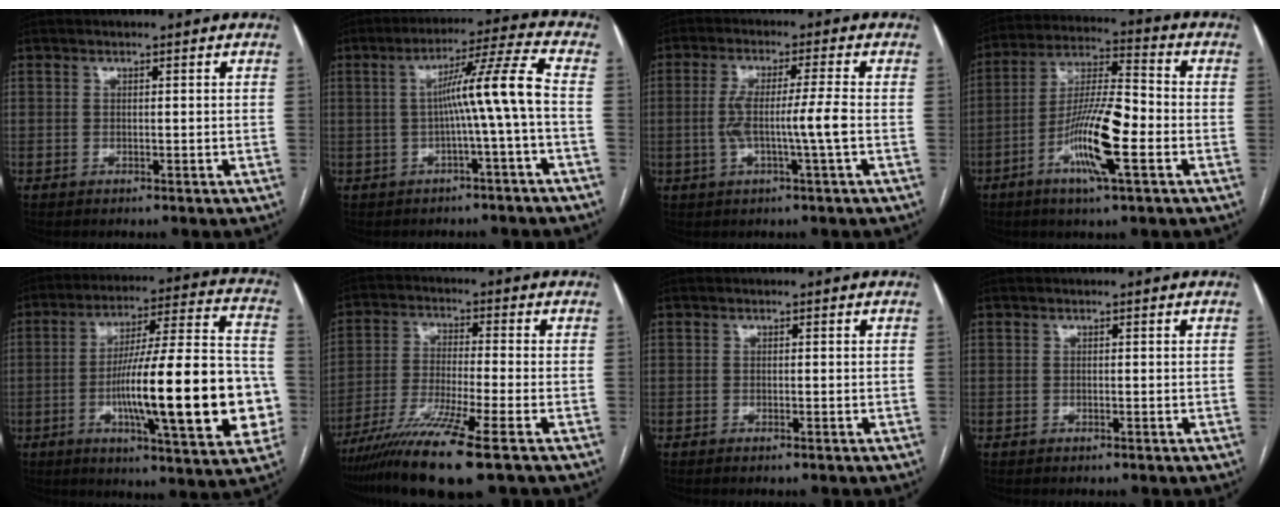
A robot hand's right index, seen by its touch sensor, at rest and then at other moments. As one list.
[{"total": 8.6, "force": [-1.0, -1.8, 8.3], "torque": [-0.131, 0.021, -0.011]}, {"total": 7.0, "force": [-1.2, -0.6, 6.8], "torque": [-0.134, 0.006, -0.019]}, {"total": 13.2, "force": [-4.5, 1.5, 12.3], "torque": [-0.232, -0.002, -0.084]}, {"total": 24.2, "force": [-5.0, 3.2, 23.4], "torque": [-0.318, 0.012, -0.072]}, {"total": 12.4, "force": [-8.2, -1.0, 9.2], "torque": [-0.180, -0.035, -0.147]}, {"total": 0.6, "force": [-0.4, -0.1, 0.4], "torque": [-0.006, -0.001, -0.008]}, {"total": 0.0}]